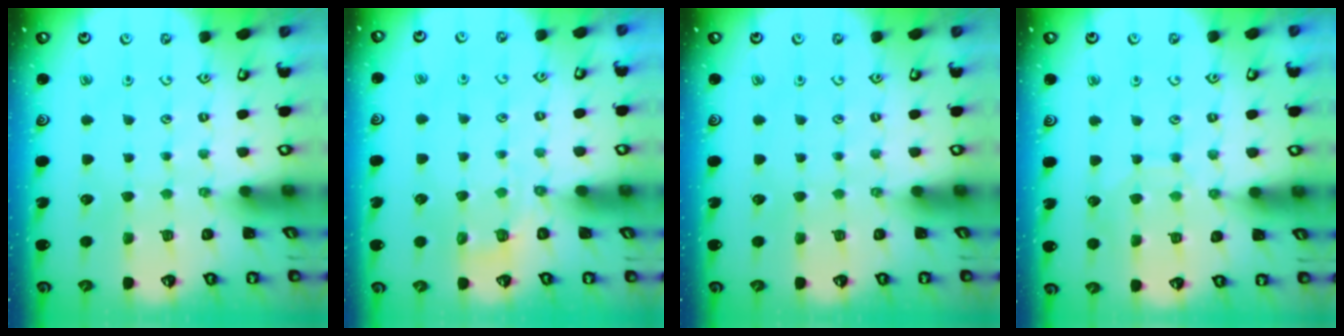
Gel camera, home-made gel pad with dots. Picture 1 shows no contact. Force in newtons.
{"total": 2.1, "press": 1.0, "slide": 1.9}
{"total": 0.0}
{"total": 7.9, "press": 7.8, "slide": 0.5}